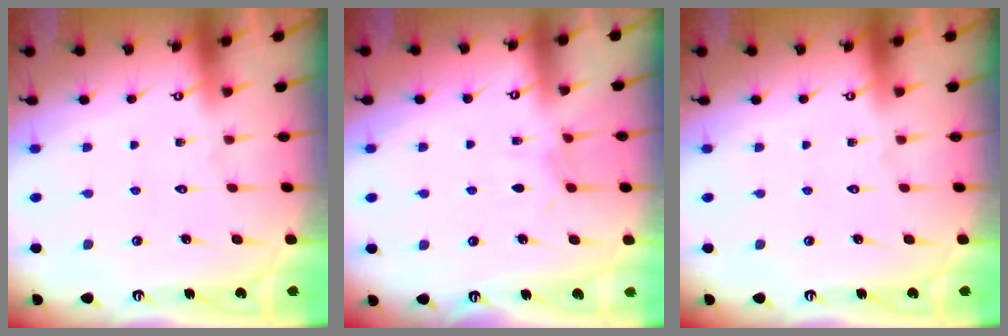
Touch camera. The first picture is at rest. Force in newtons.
{"total": 4.6, "press": 4.6, "slide": 0.3}
{"total": 0.0}